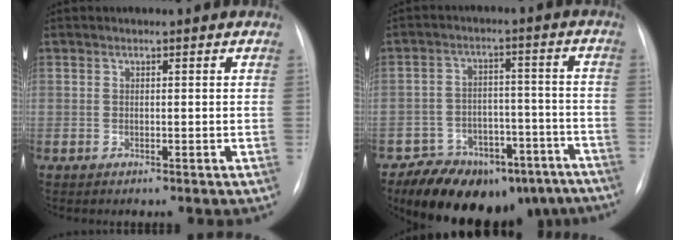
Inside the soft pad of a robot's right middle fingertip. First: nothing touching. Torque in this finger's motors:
{"motor_torque": [1.08, -1.06, 0.26, 0.10]}